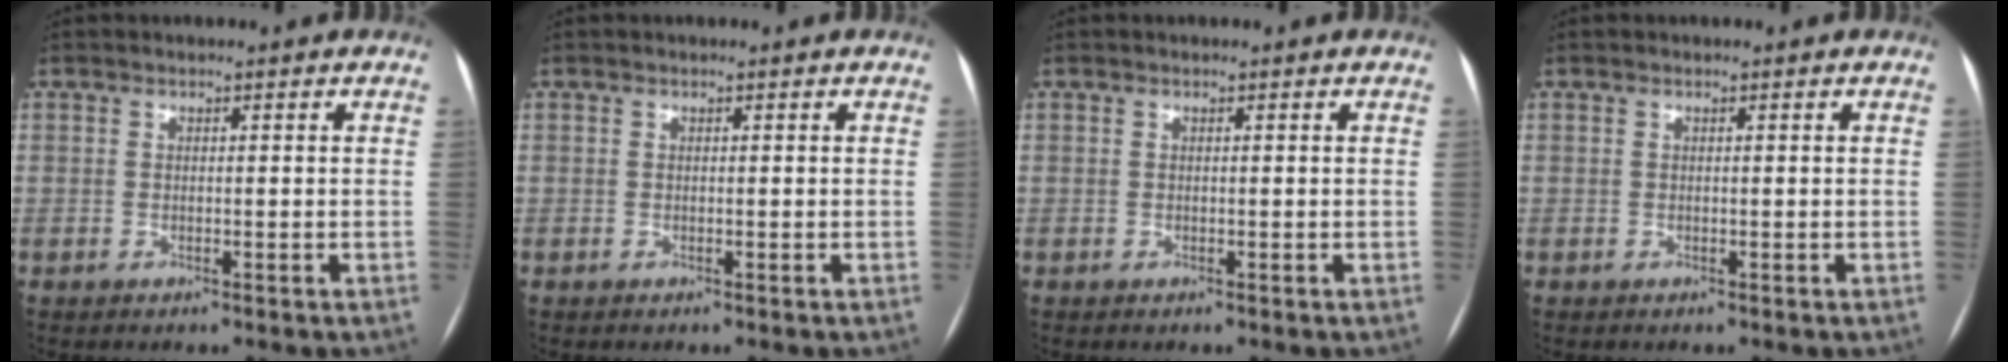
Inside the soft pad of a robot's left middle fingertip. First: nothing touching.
{"total": 0.0}
{"total": 0.0}
{"total": 0.0}